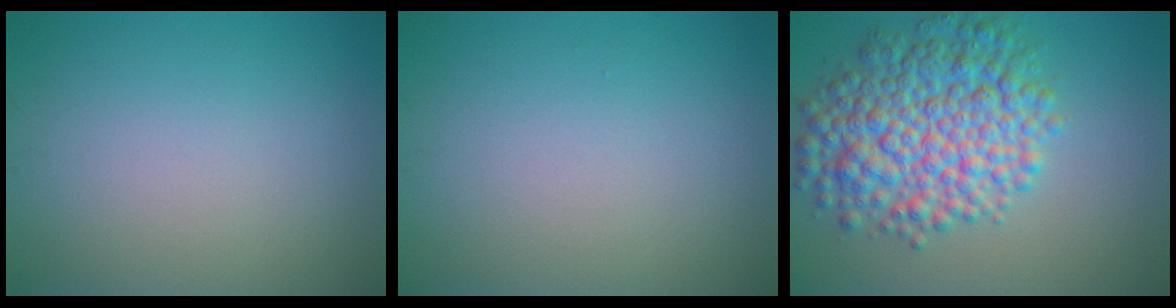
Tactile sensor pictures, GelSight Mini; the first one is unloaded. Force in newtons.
{"total": 0.0}
{"total": 8.9, "press": 8.9, "slide": 0.1}